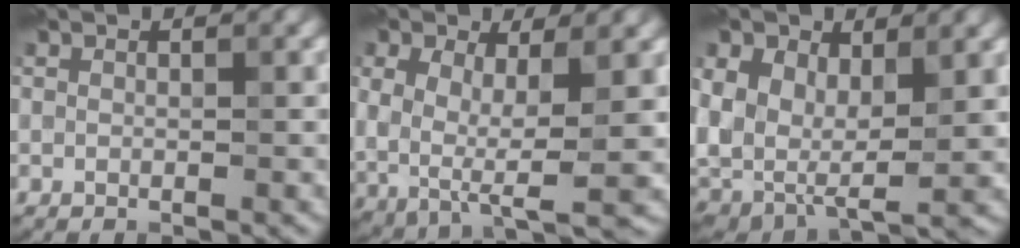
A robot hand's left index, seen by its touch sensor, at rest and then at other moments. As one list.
[{"total": 6.6, "force": [0.1, 3.5, 5.6], "torque": [-0.121, -0.022, 0.012]}, {"total": 9.9, "force": [1.7, 6.7, 7.1], "torque": [-0.166, -0.002, 0.036]}]